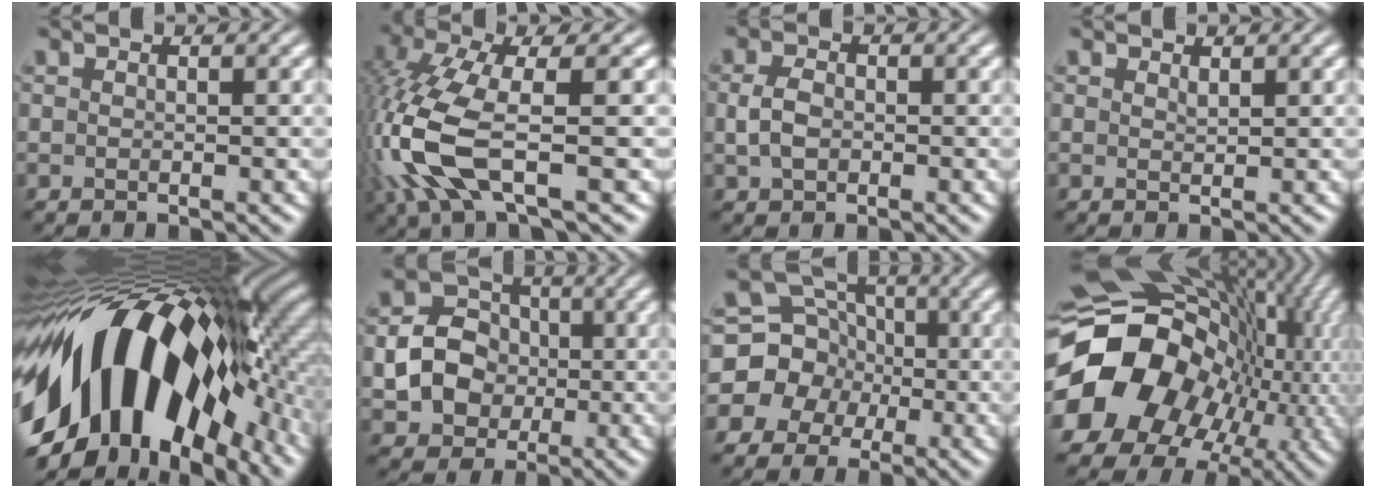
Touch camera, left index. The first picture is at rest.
{"total": 8.9, "force": [-2.9, 2.6, 8.0], "torque": [-0.208, -0.004, -0.056]}
{"total": 1.9, "force": [-0.2, 1.4, 1.3], "torque": [-0.036, -0.001, 0.002]}
{"total": 0.5, "force": [0.4, -0.3, -0.2], "torque": [0.003, -0.002, 0.014]}
{"total": 17.4, "force": [-3.0, 9.4, 14.4], "torque": [-0.251, 0.014, -0.066]}
{"total": 5.0, "force": [-0.7, 4.3, 2.3], "torque": [-0.044, 0.007, -0.012]}
{"total": 7.1, "force": [-1.5, 6.9, 1.2], "torque": [-0.021, 0.020, -0.049]}
{"total": 19.8, "force": [-2.7, 16.6, 10.5], "torque": [-0.197, -0.024, -0.049]}